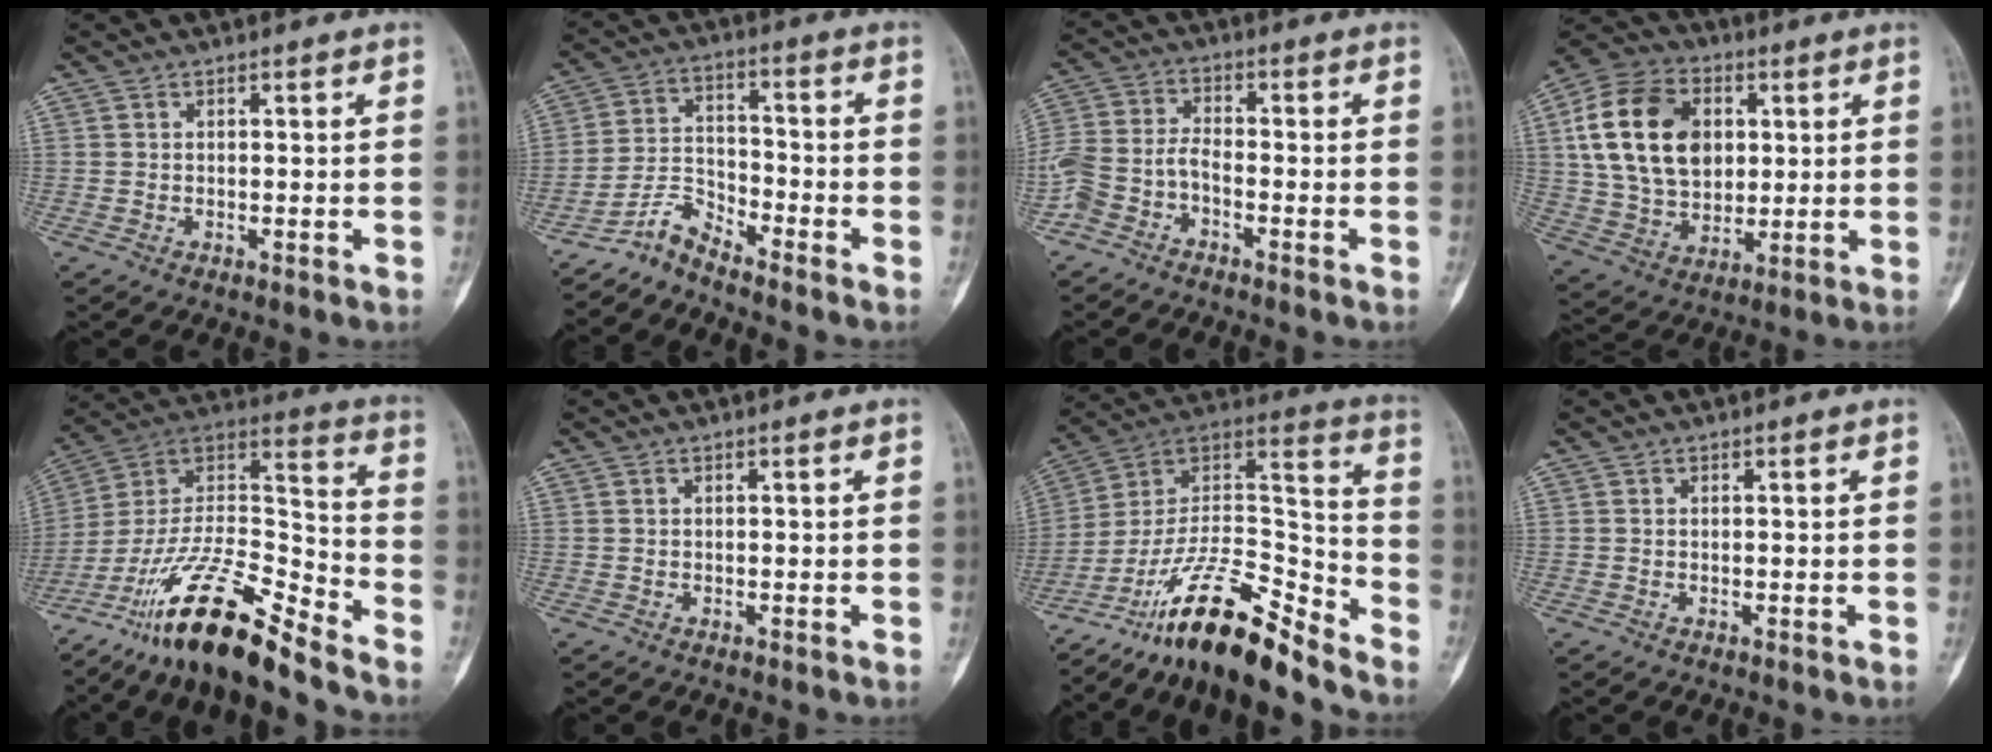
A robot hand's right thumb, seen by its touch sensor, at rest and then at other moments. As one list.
[{"total": 5.6, "force": [-5.4, 1.1, 1.4], "torque": [-0.022, 0.052, -0.110]}, {"total": 6.9, "force": [-4.0, 3.5, 4.5], "torque": [-0.106, 0.028, -0.087]}, {"total": 19.7, "force": [4.3, 13.9, 13.2], "torque": [-0.223, 0.002, 0.080]}, {"total": 21.0, "force": [-16.2, 4.4, 12.7], "torque": [-0.238, 0.089, -0.296]}, {"total": 0.0}, {"total": 19.7, "force": [-16.0, 4.5, 10.6], "torque": [-0.163, 0.123, -0.285]}, {"total": 0.0}]